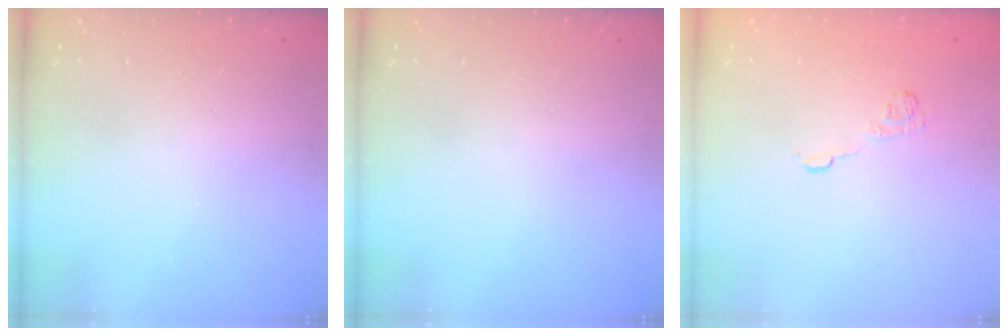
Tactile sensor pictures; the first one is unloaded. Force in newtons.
{"total": 0.0}
{"total": 4.6, "press": 4.4, "slide": 1.3}